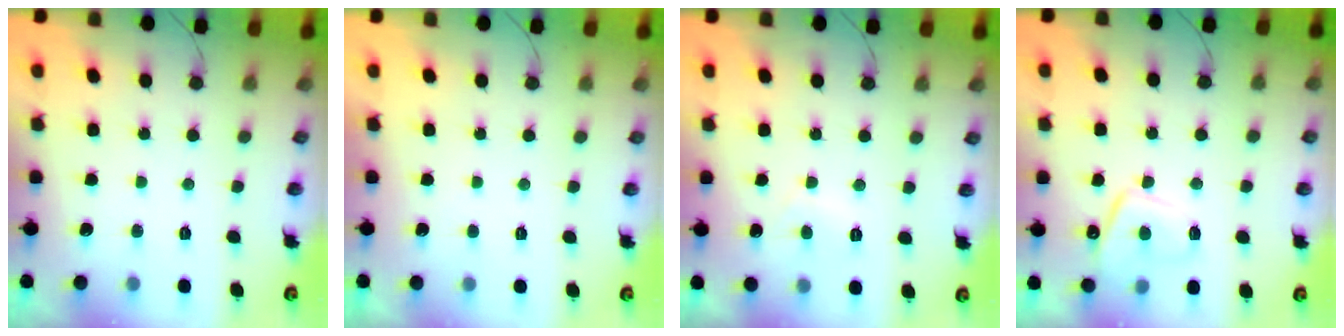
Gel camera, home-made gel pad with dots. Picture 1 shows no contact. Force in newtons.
{"total": 2.3, "press": 2.2, "slide": 0.4}
{"total": 2.2, "press": 2.1, "slide": 0.7}
{"total": 9.2, "press": 9.1, "slide": 1.2}